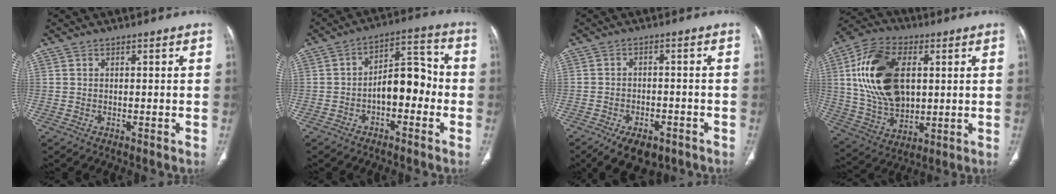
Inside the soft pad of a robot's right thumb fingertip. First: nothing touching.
{"total": 9.7, "force": [-2.2, 5.6, 7.7], "torque": [-0.087, 0.046, -0.043]}
{"total": 9.6, "force": [-6.2, 5.3, 5.0], "torque": [-0.058, 0.020, -0.091]}
{"total": 19.8, "force": [4.1, 12.1, 15.2], "torque": [-0.270, -0.007, 0.080]}